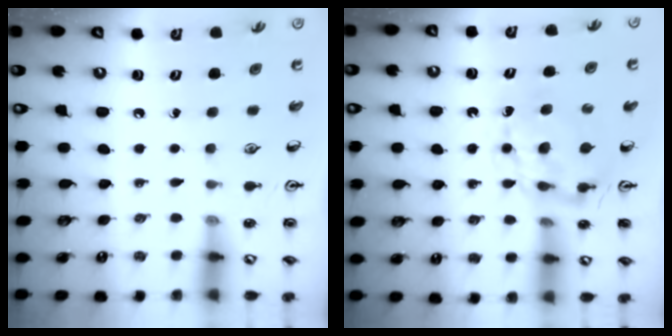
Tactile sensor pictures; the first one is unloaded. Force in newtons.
{"total": 7.1, "press": 7.1, "slide": 0.2}